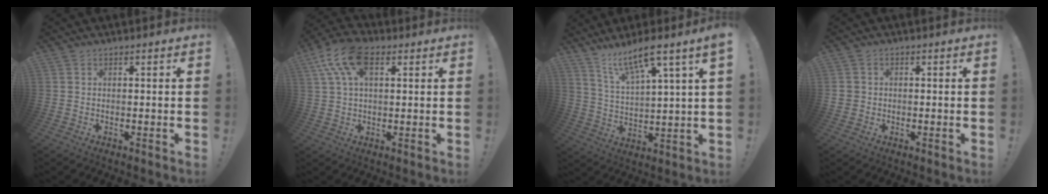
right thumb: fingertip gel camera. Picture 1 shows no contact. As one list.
[{"total": 12.5, "force": [4.9, 7.0, 9.2], "torque": [-0.172, -0.006, 0.093]}, {"total": 10.9, "force": [8.2, 1.1, 7.1], "torque": [-0.118, -0.046, 0.135]}, {"total": 2.1, "force": [-0.1, 2.0, 0.6], "torque": [-0.016, 0.009, 0.001]}]